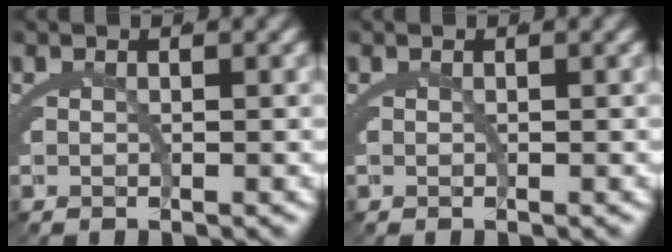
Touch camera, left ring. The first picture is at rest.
{"total": 0.0}